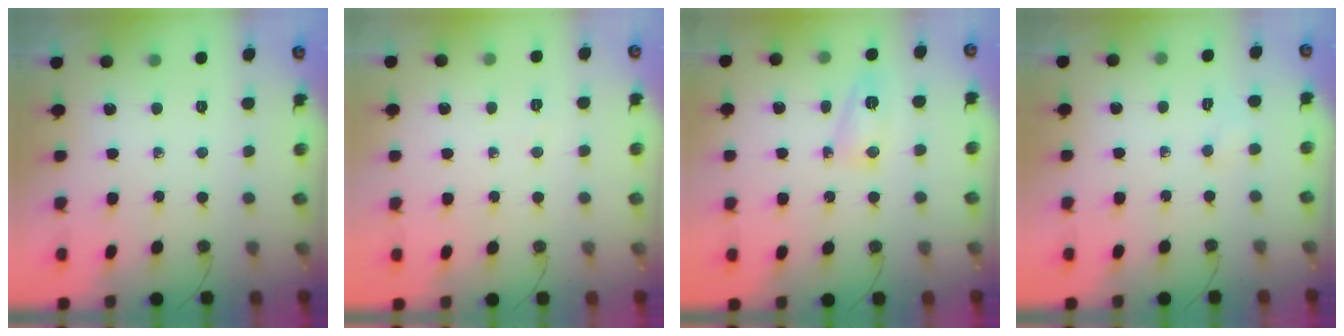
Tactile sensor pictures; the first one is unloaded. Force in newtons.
{"total": 14.0, "press": 3.7, "slide": 13.5}
{"total": 5.5, "press": 5.4, "slide": 0.8}
{"total": 14.4, "press": 3.2, "slide": 14.0}